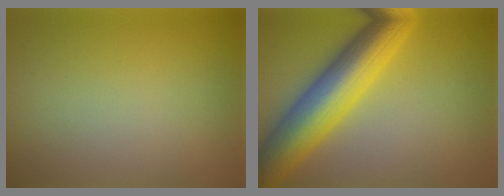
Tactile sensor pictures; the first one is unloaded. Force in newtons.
{"total": 10.1, "press": 10.1, "slide": 0.2}